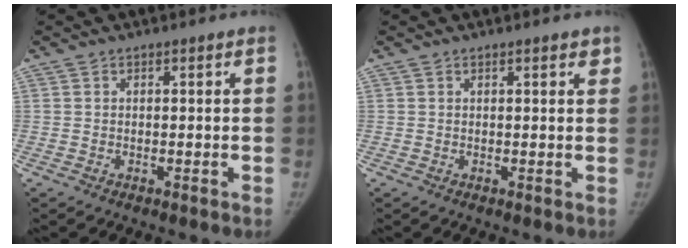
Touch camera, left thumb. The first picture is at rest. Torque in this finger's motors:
{"motor_torque": [-0.18, 0.07, -0.02, -0.22, -0.03]}